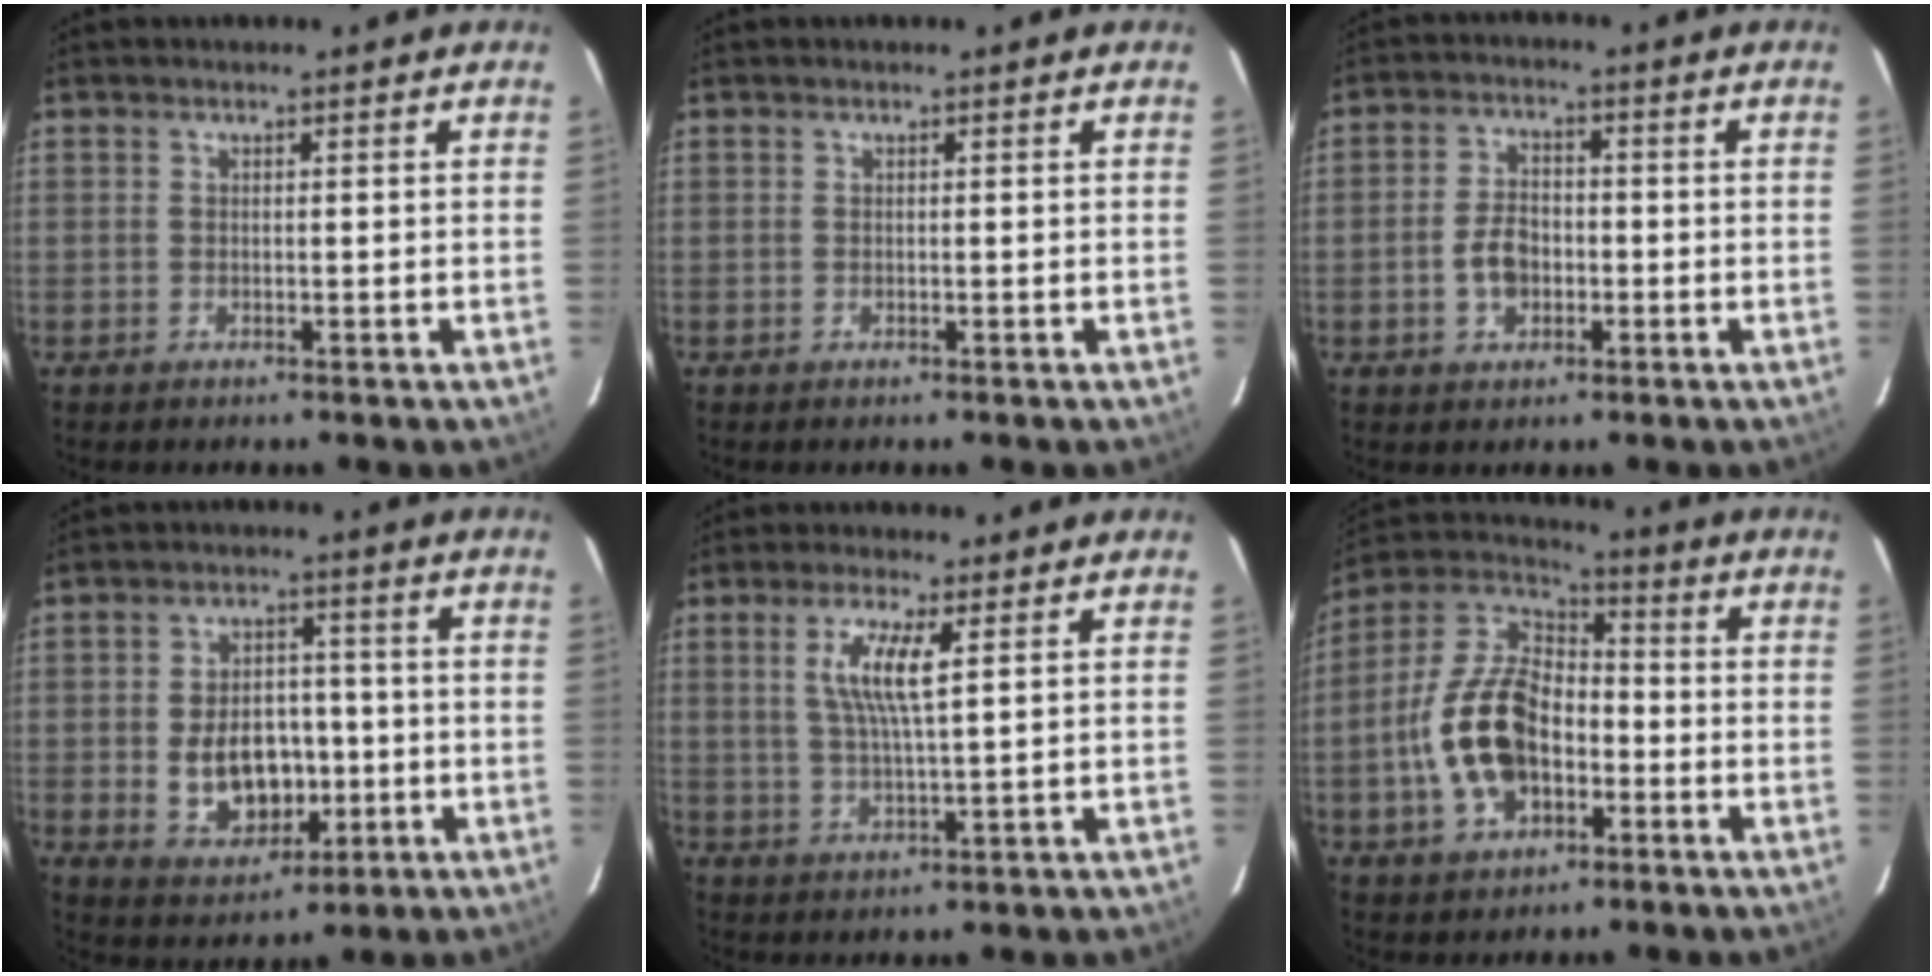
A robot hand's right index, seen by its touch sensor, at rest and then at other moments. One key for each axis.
{"total": 0.0}
{"total": 5.8, "fx": -1.5, "fy": 4.0, "fz": 4.0, "tx": -0.082, "ty": 0.011, "tz": -0.022}
{"total": 11.0, "fx": -1.9, "fy": 7.7, "fz": 7.6, "tx": -0.157, "ty": 0.006, "tz": -0.009}
{"total": 6.8, "fx": 2.2, "fy": 0.7, "fz": 6.4, "tx": -0.125, "ty": -0.003, "tz": 0.043}
{"total": 16.0, "fx": -4.1, "fy": 10.0, "fz": 11.7, "tx": -0.247, "ty": 0.019, "tz": -0.067}